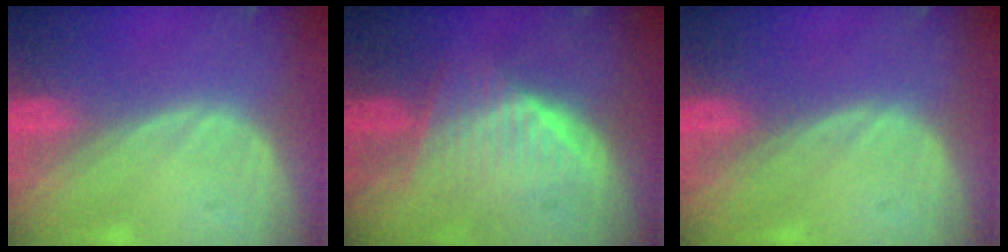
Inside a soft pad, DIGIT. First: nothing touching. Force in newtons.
{"total": 6.5, "press": 6.2, "slide": 1.8}
{"total": 0.0}